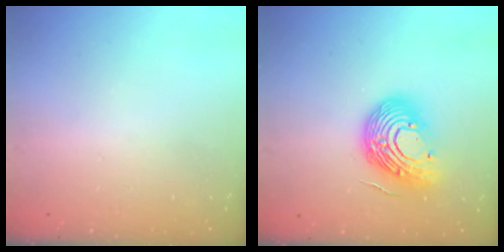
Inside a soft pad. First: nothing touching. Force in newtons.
{"total": 15.1, "press": 15.0, "slide": 1.9}